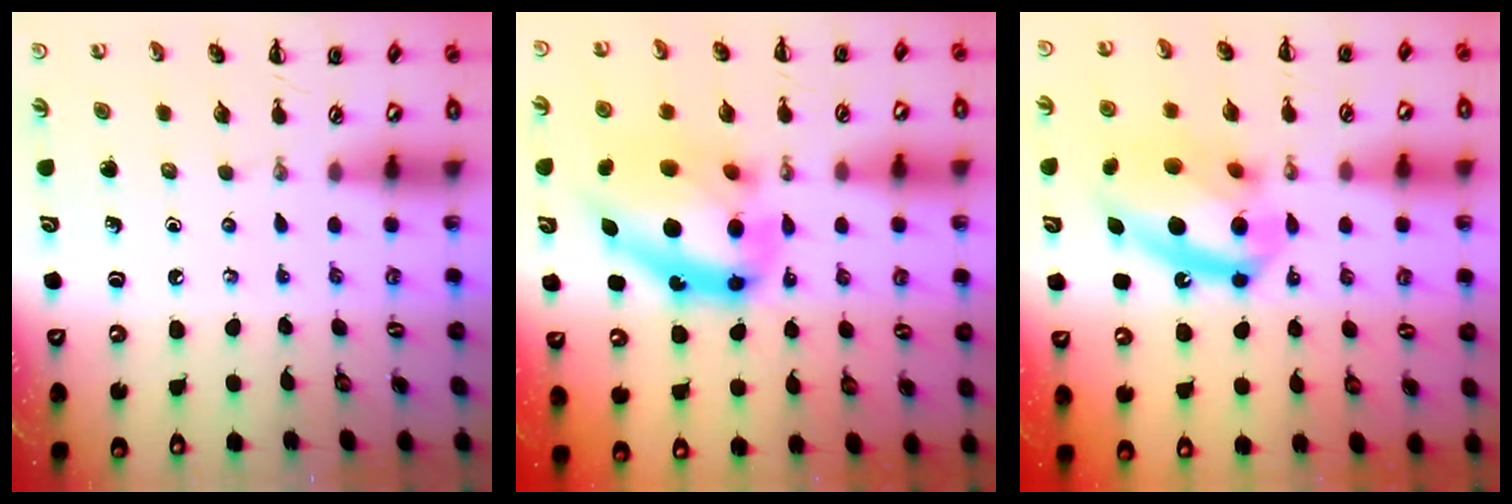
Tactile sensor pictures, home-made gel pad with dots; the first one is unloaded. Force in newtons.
{"total": 16.5, "press": 16.0, "slide": 4.0}
{"total": 16.8, "press": 16.4, "slide": 3.5}